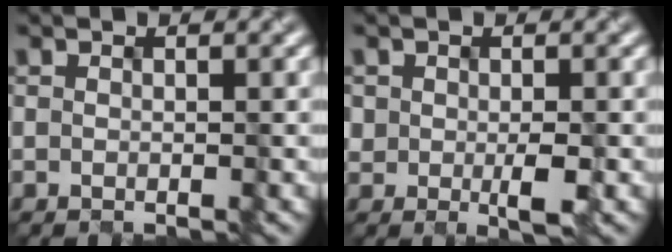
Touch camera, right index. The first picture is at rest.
{"total": 2.2, "force": [-0.6, 1.5, 1.5], "torque": [-0.030, -0.012, -0.001]}